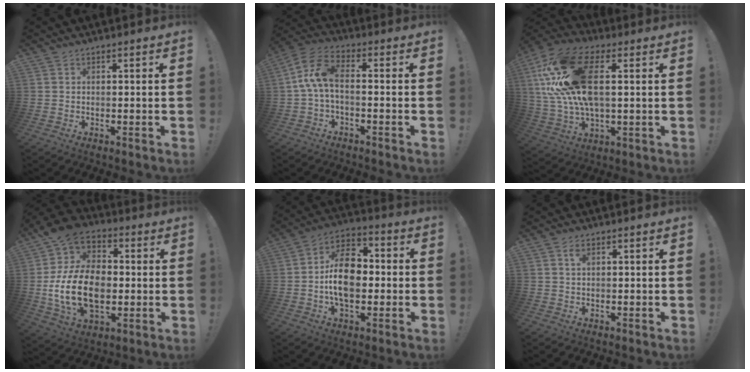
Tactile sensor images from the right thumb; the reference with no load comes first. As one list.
[{"total": 8.9, "force": [0.1, 4.0, 7.9], "torque": [-0.165, -0.001, 0.002]}, {"total": 23.0, "force": [5.2, 12.1, 18.8], "torque": [-0.362, -0.008, 0.093]}, {"total": 22.3, "force": [-0.9, 15.0, 16.5], "torque": [-0.327, 0.010, -0.003]}, {"total": 15.2, "force": [-1.3, 10.1, 11.2], "torque": [-0.199, 0.016, -0.030]}, {"total": 2.0, "force": [1.1, 1.6, 0.7], "torque": [0.008, -0.009, 0.015]}]